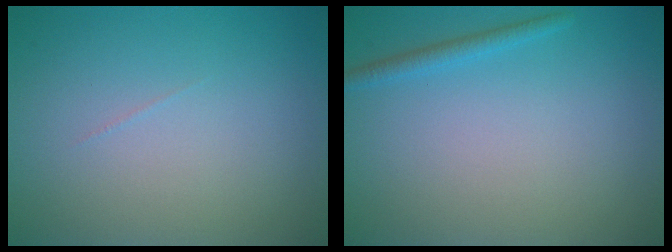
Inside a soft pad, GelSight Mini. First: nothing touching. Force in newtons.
{"total": 1.3, "press": 1.3, "slide": 0.0}